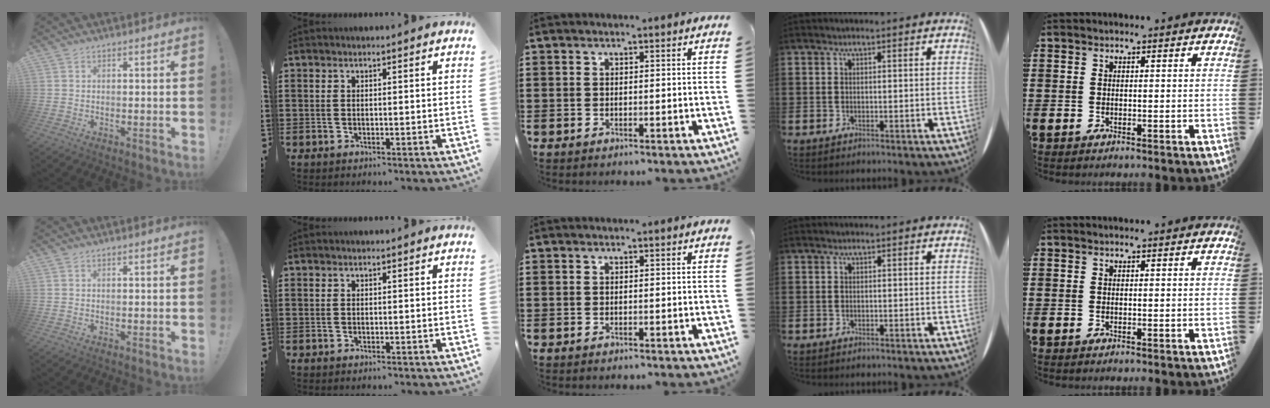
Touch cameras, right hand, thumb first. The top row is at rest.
{}